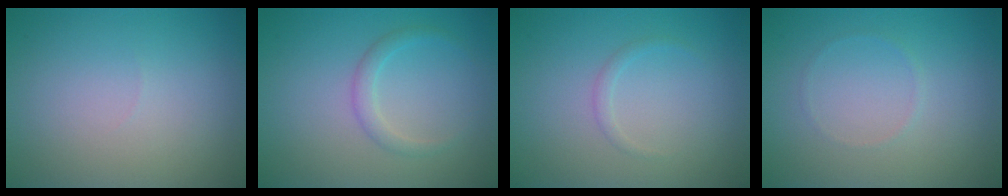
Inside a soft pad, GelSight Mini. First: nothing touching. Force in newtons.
{"total": 1.5, "press": 1.5, "slide": 0.0}
{"total": 0.8, "press": 0.8, "slide": 0.1}
{"total": 0.5, "press": 0.5, "slide": 0.1}